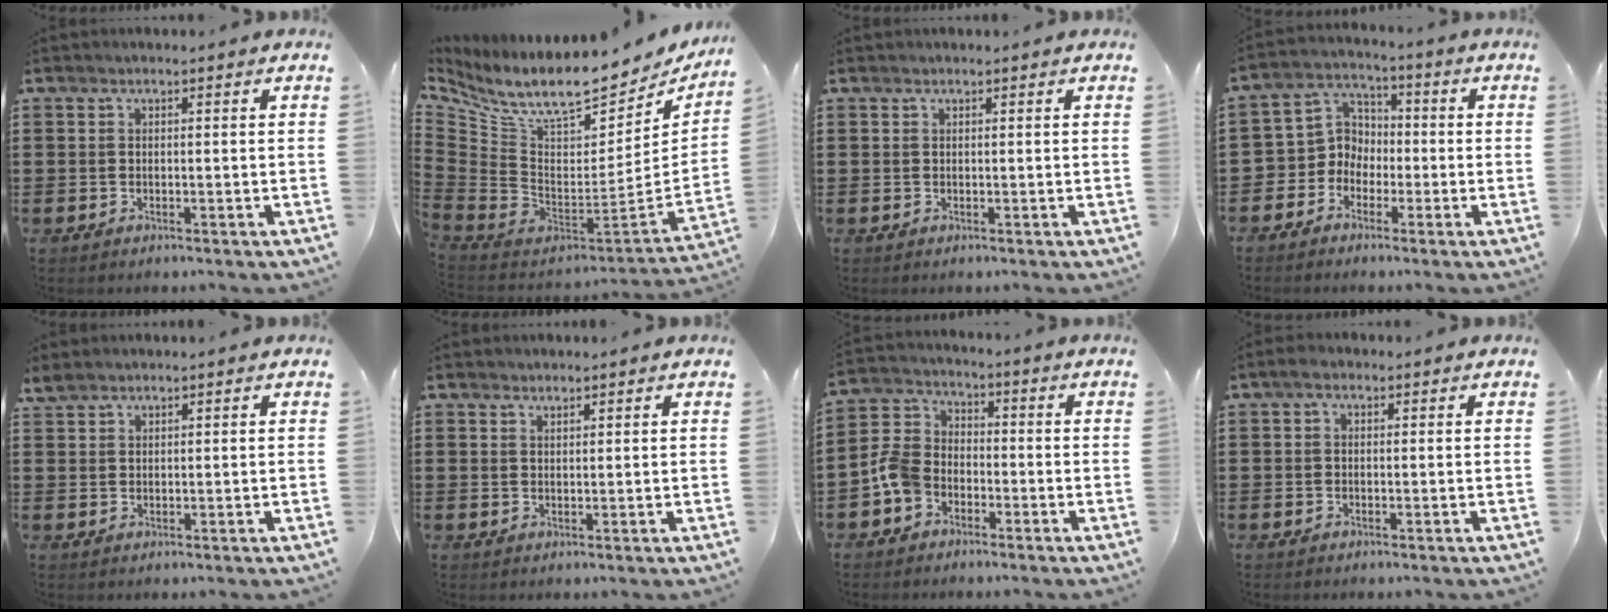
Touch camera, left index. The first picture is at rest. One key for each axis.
{"total": 10.2, "fx": 7.3, "fy": 2.6, "fz": 6.6, "tx": -0.152, "ty": -0.069, "tz": 0.126}
{"total": 0.0}
{"total": 5.7, "fx": -2.1, "fy": 5.2, "fz": 1.1, "tx": -0.053, "ty": 0.007, "tz": -0.048}
{"total": 2.0, "fx": 1.8, "fy": 0.7, "fz": 0.5, "tx": -0.015, "ty": 0.002, "tz": 0.037}
{"total": 1.4, "fx": 1.4, "fy": 0.3, "fz": 0.1, "tx": -0.004, "ty": 0.002, "tz": 0.027}
{"total": 6.3, "fx": -3.2, "fy": 4.5, "fz": 3.0, "tx": -0.099, "ty": 0.008, "tz": -0.071}
{"total": 1.1, "fx": -0.2, "fy": 0.7, "fz": 0.8, "tx": -0.018, "ty": 0.004, "tz": -0.005}